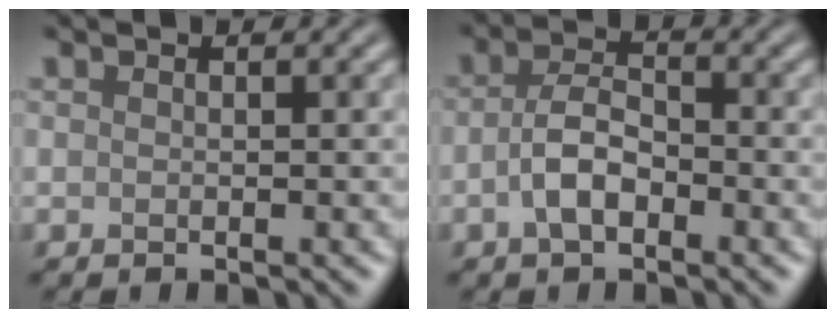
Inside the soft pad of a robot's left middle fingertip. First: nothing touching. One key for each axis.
{"total": 3.5, "fx": -1.2, "fy": 1.8, "fz": 2.8, "tx": -0.053, "ty": 0.005, "tz": -0.030}